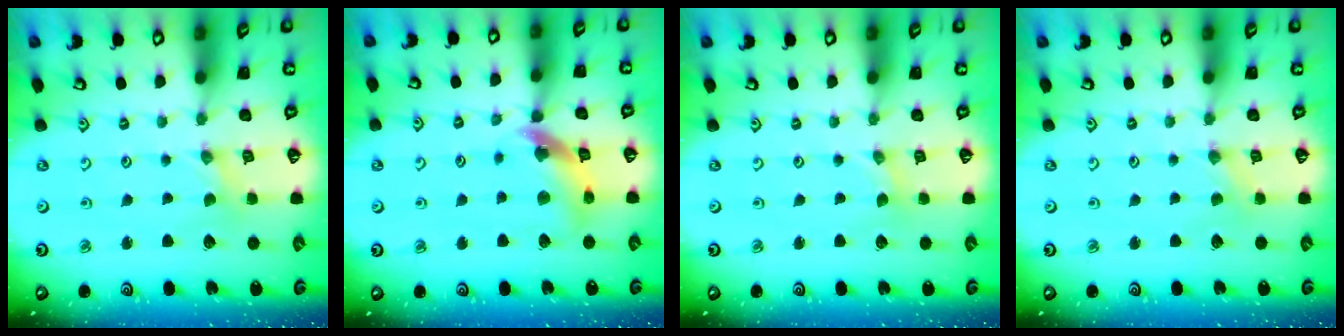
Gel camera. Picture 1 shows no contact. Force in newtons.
{"total": 13.1, "press": 13.0, "slide": 1.7}
{"total": 0.0}
{"total": 0.0}